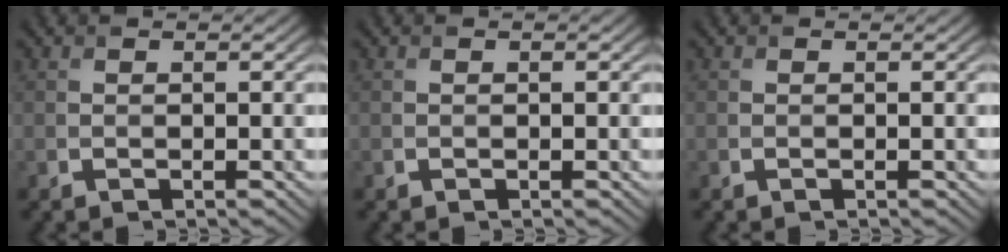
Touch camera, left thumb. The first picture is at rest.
{"total": 0.0}
{"total": 0.0}